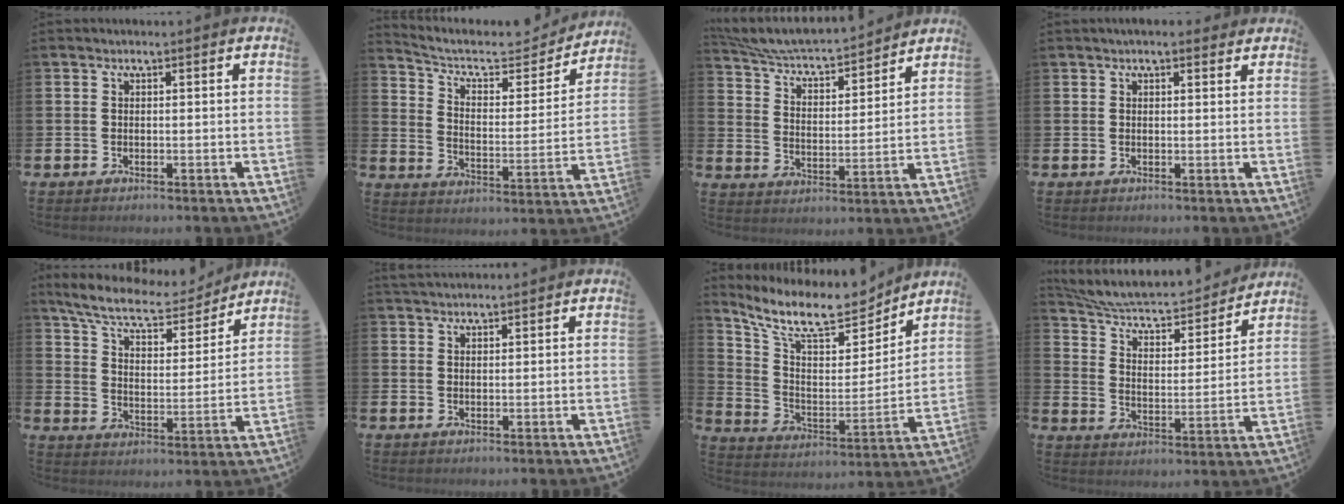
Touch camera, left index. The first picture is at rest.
{"total": 7.8, "force": [6.8, 2.7, 2.8], "torque": [-0.075, -0.051, 0.110]}
{"total": 5.8, "force": [5.6, 0.7, 1.5], "torque": [-0.059, -0.049, 0.090]}
{"total": 1.5, "force": [1.4, 0.4, 0.3], "torque": [-0.005, 0.002, 0.026]}
{"total": 8.7, "force": [7.8, 1.8, 3.3], "torque": [-0.094, -0.052, 0.132]}
{"total": 2.0, "force": [2.0, 0.5, 0.2], "torque": [0.000, -0.006, 0.035]}
{"total": 11.4, "force": [9.8, 3.3, 4.6], "torque": [-0.122, -0.066, 0.169]}
{"total": 7.3, "force": [6.7, 1.9, 2.2], "torque": [-0.079, -0.051, 0.112]}